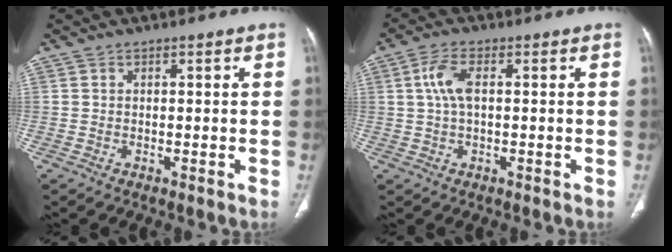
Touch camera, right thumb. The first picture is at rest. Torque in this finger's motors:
{"motor_torque": [-0.46, 0.79, 0.55, 0.60, 0.06]}